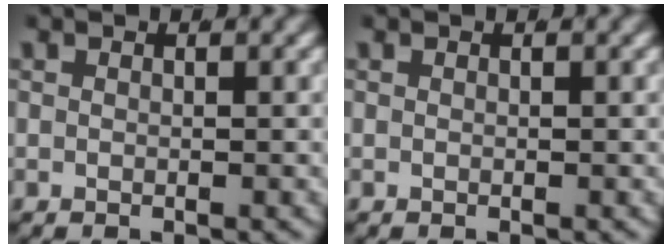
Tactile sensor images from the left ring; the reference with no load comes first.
{"total": 0.0}